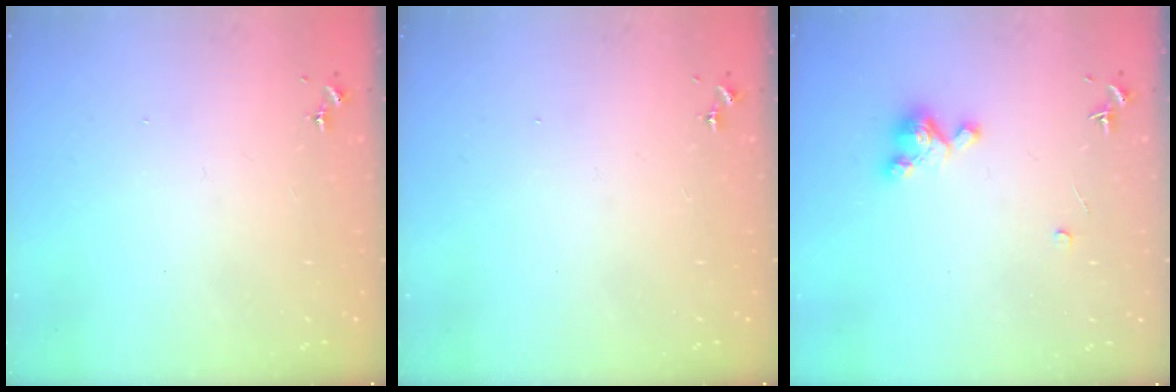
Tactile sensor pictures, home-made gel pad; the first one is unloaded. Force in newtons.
{"total": 0.0}
{"total": 5.2, "press": 5.2, "slide": 0.3}